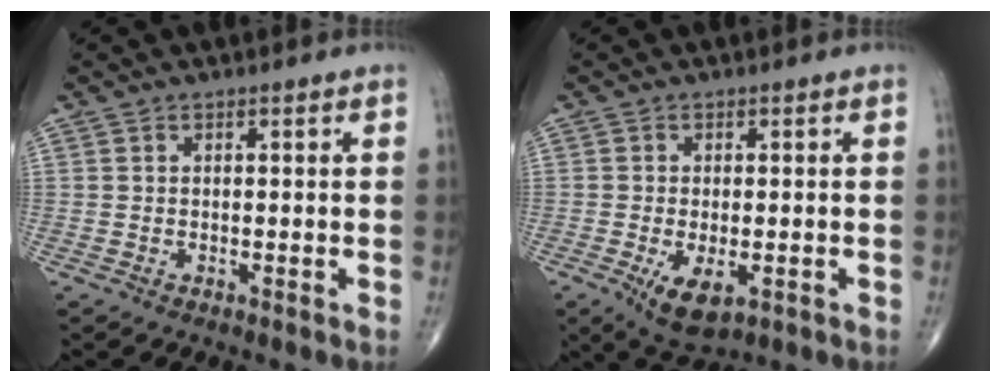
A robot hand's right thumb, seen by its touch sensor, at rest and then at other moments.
{"total": 6.4, "force": [-2.1, 3.0, 5.3], "torque": [-0.091, -0.012, -0.026]}